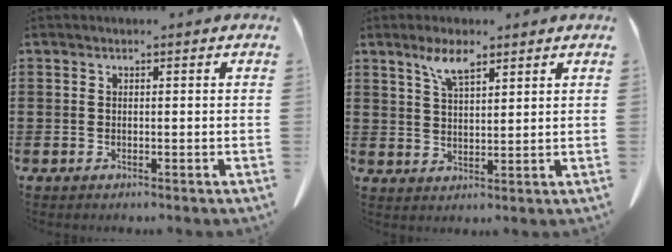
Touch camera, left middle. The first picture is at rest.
{"total": 5.2, "force": [3.5, 1.5, 3.5], "torque": [-0.077, 0.005, 0.062]}